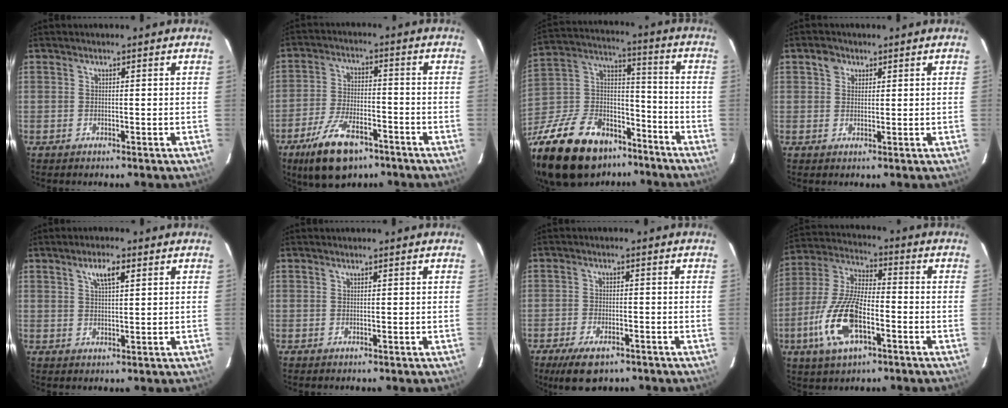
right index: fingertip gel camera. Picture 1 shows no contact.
{"total": 12.8, "force": [-8.3, 5.7, 8.0], "torque": [-0.177, -0.015, -0.144]}
{"total": 29.0, "force": [-19.4, 15.6, 14.9], "torque": [-0.343, 0.018, -0.305]}
{"total": 2.5, "force": [1.1, 2.1, 0.7], "torque": [-0.010, 0.011, 0.018]}
{"total": 4.1, "force": [2.1, 1.2, 3.3], "torque": [-0.060, 0.008, 0.036]}
{"total": 0.0}
{"total": 8.2, "force": [-5.7, 3.6, 4.7], "torque": [-0.113, -0.015, -0.093]}
{"total": 15.5, "force": [-5.8, 6.3, 13.0], "torque": [-0.286, -0.007, -0.111]}